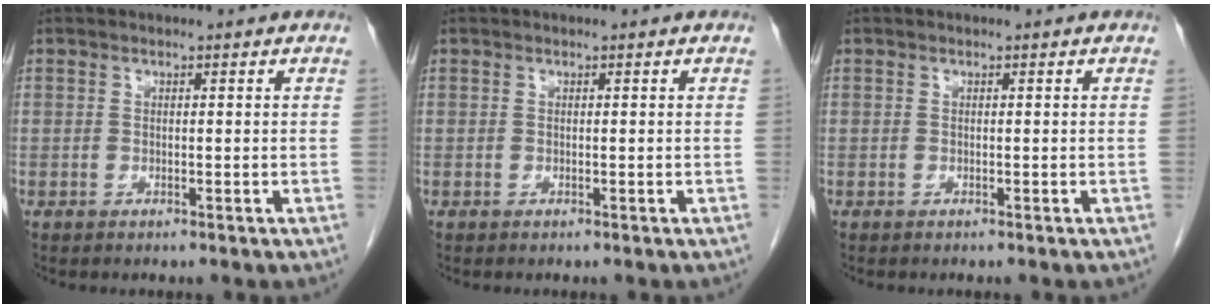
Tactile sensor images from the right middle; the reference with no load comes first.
{"total": 0.0}
{"total": 0.0}